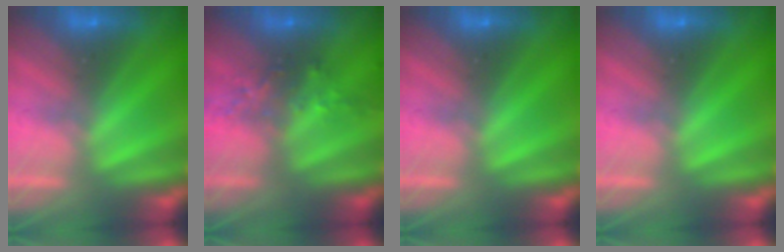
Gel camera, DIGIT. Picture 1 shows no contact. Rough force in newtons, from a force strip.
{"total": 2.4}
{"total": 0.0}
{"total": 0.0}